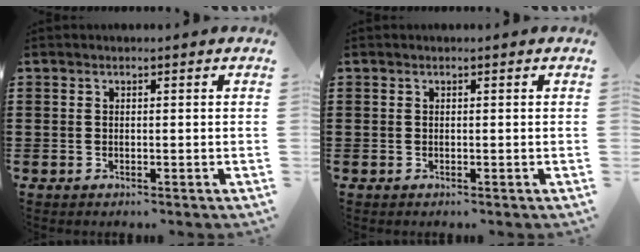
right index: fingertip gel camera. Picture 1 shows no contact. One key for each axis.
{"total": 0.0}